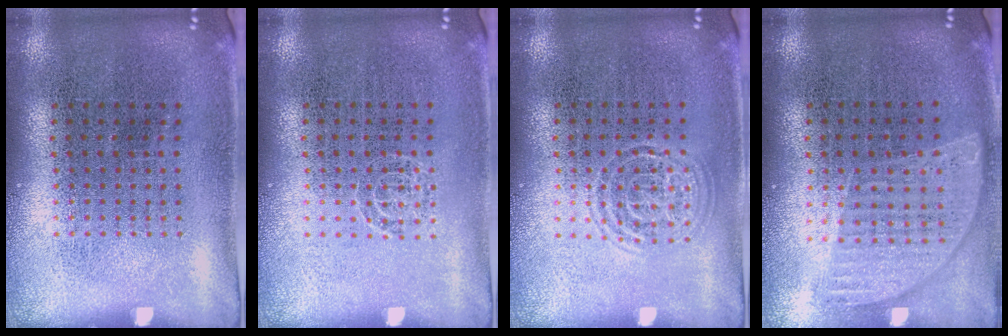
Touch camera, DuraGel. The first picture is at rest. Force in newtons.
{"total": 0.8, "press": 0.8, "slide": 0.1}
{"total": 1.5, "press": 1.5, "slide": 0.1}
{"total": 0.9, "press": 0.8, "slide": 0.3}